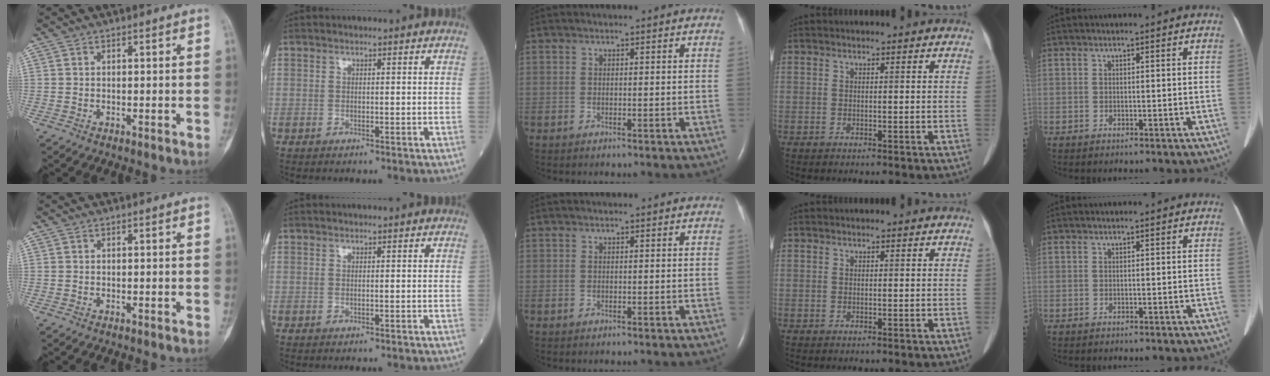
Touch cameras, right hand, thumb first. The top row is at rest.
{}